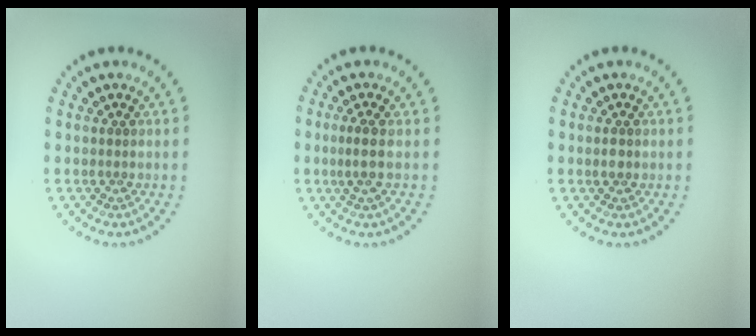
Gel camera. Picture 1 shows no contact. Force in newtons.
{"total": 1.7, "press": 1.3, "slide": 1.2}
{"total": 0.7, "press": 0.7, "slide": 0.3}